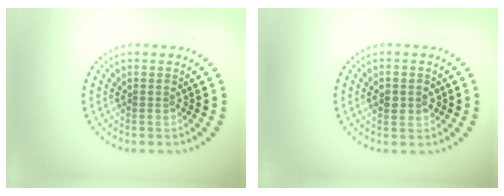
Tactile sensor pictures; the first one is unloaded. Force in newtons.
{"total": 1.8, "press": 1.8, "slide": 0.1}